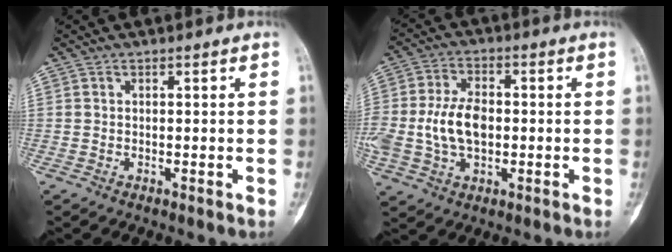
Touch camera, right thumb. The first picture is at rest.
{"total": 11.2, "force": [-0.7, 7.2, 8.6], "torque": [-0.165, 0.014, -0.011]}